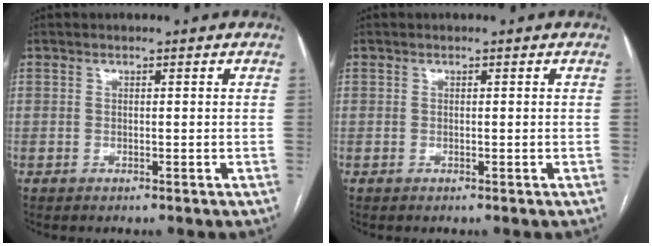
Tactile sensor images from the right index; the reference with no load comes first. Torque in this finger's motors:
{"motor_torque": [0.00, 0.00, 0.04, 0.01]}